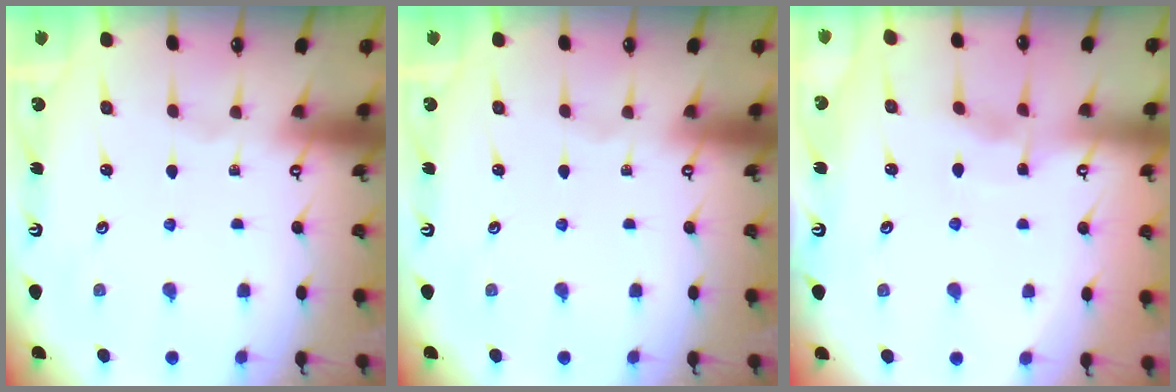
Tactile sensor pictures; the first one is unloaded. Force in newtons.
{"total": 0.0}
{"total": 3.0, "press": 2.9, "slide": 0.4}